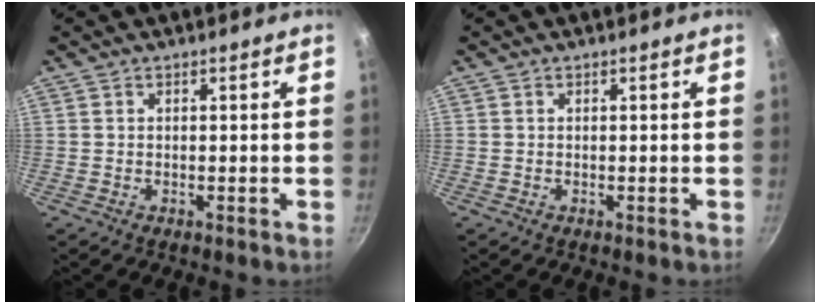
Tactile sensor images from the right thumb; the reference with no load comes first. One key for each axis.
{"total": 0.0}